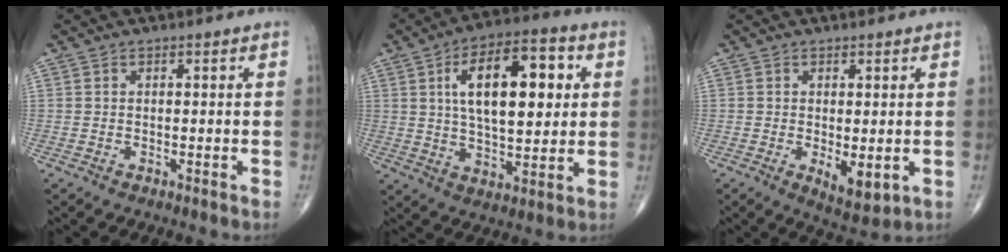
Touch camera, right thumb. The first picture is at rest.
{"total": 17.8, "force": [4.2, 8.2, 15.2], "torque": [-0.219, 0.004, 0.065]}
{"total": 5.2, "force": [-0.9, 2.3, 4.6], "torque": [-0.063, -0.016, -0.004]}